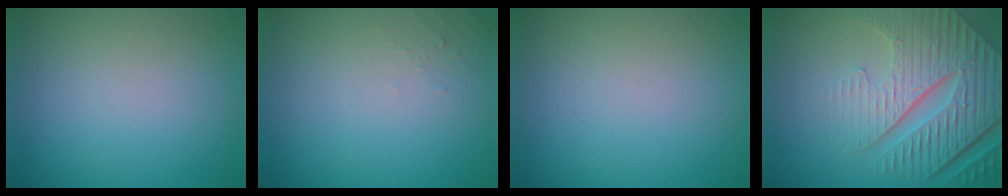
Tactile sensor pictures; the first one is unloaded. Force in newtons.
{"total": 0.6, "press": 0.6, "slide": 0.1}
{"total": 0.0}
{"total": 8.9, "press": 6.1, "slide": 6.5}